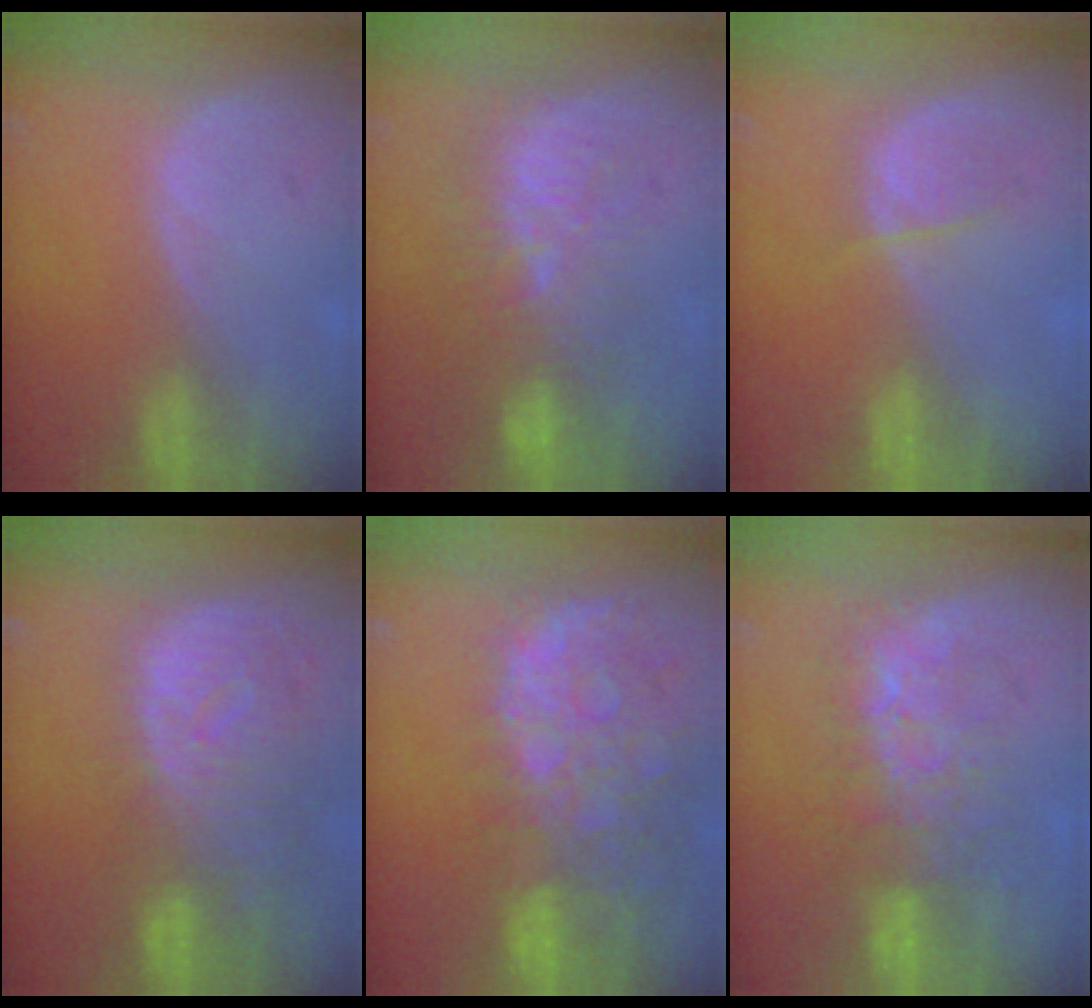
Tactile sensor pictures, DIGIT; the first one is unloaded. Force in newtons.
{"total": 9.5, "press": 9.1, "slide": 2.8}
{"total": 2.6, "press": 2.5, "slide": 0.5}
{"total": 11.9, "press": 10.2, "slide": 6.1}
{"total": 13.6, "press": 11.1, "slide": 7.9}
{"total": 8.0, "press": 7.8, "slide": 1.8}